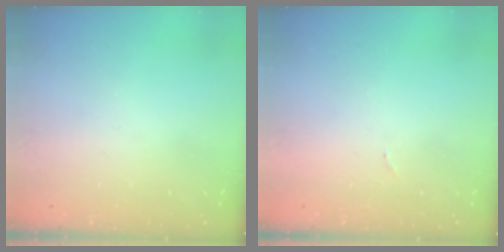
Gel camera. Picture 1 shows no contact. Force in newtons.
{"total": 4.3, "press": 4.2, "slide": 0.3}